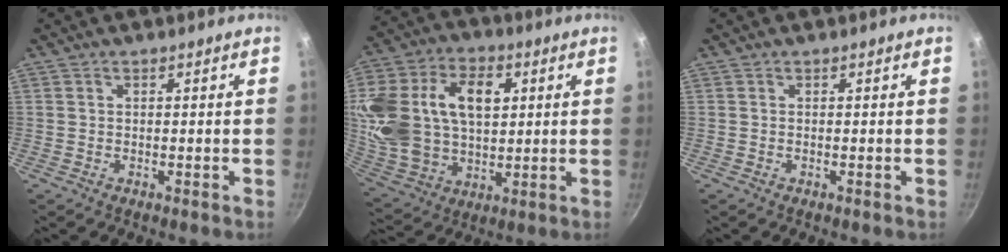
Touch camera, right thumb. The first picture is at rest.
{"total": 25.1, "force": [5.1, 16.9, 17.9], "torque": [-0.362, 0.010, 0.096]}
{"total": 0.0}